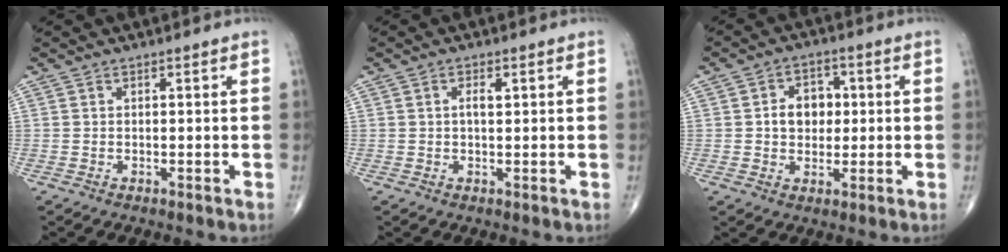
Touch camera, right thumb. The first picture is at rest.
{"total": 1.9, "force": [0.5, 0.8, 1.7], "torque": [-0.031, 0.001, 0.008]}
{"total": 6.8, "force": [0.5, 5.2, 4.2], "torque": [-0.038, 0.009, 0.006]}